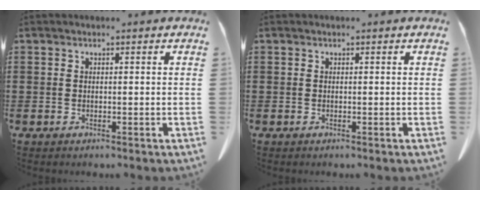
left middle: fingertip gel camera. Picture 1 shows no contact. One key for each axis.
{"total": 0.0}